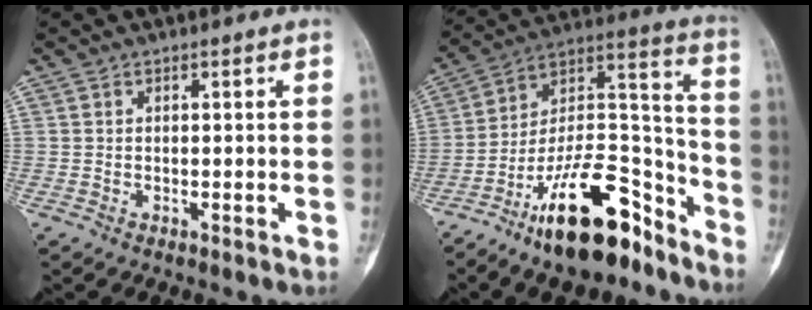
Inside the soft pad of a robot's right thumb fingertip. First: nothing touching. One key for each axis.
{"total": 21.9, "fx": -14.4, "fy": 8.7, "fz": 14.1, "tx": -0.212, "ty": 0.108, "tz": -0.243}